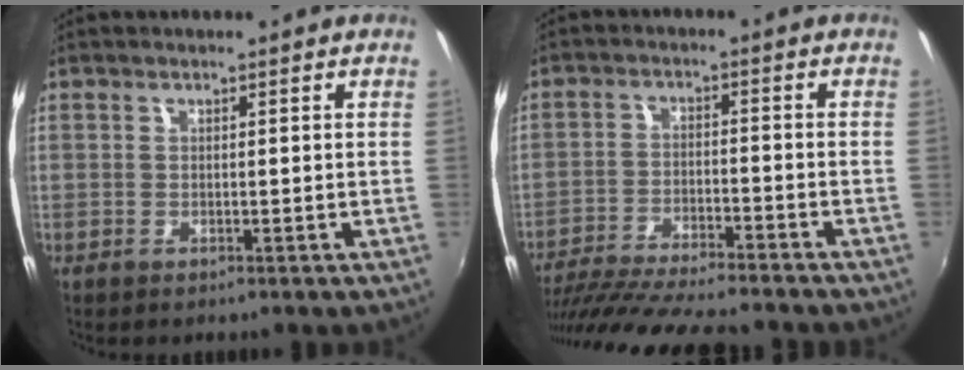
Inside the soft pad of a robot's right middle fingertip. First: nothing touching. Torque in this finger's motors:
{"motor_torque": [1.04, -1.10, 0.52, 0.21]}